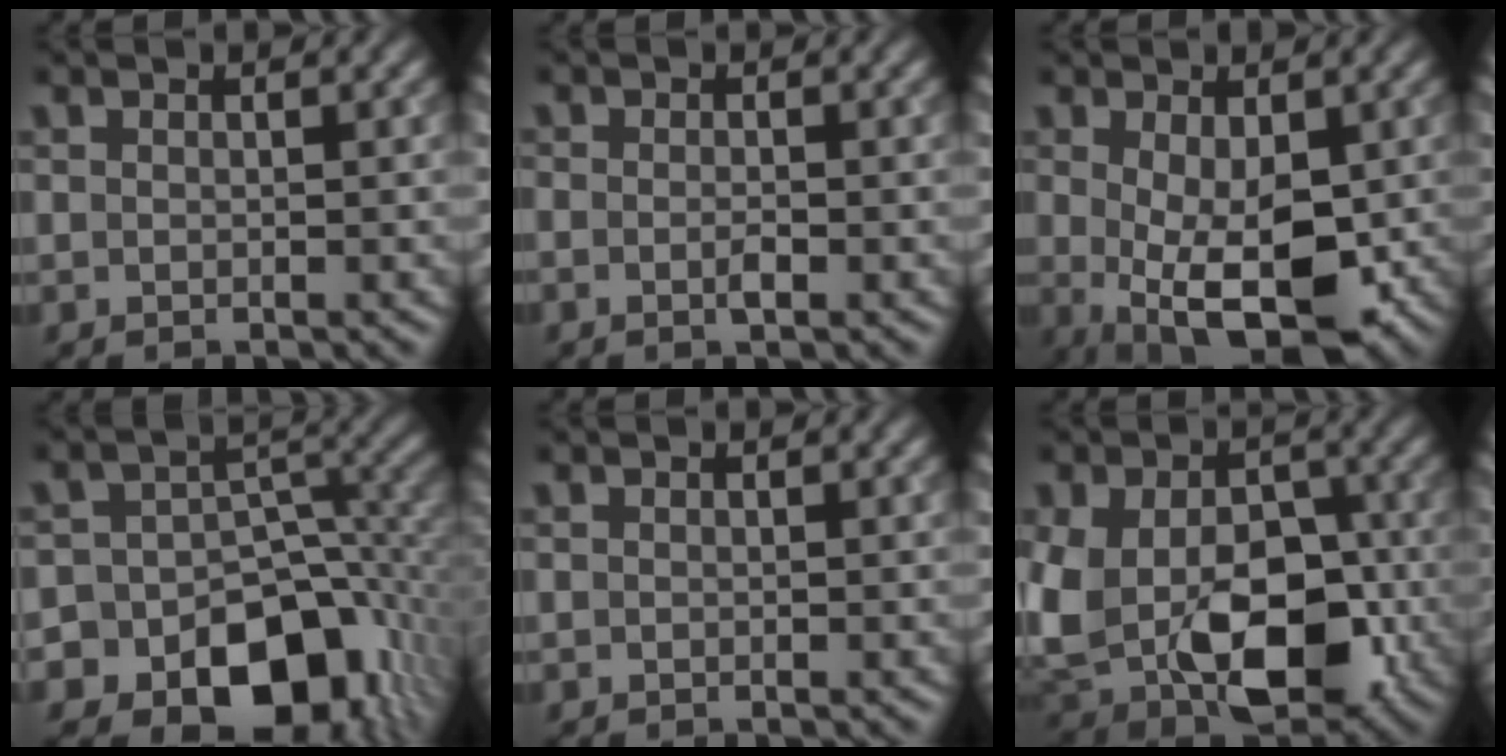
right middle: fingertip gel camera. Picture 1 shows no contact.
{"total": 1.1, "force": [-0.5, 0.3, 1.0], "torque": [-0.020, -0.004, -0.011]}
{"total": 8.0, "force": [-1.3, 3.9, 6.8], "torque": [-0.130, -0.021, -0.008]}
{"total": 14.6, "force": [-8.3, 10.0, 6.6], "torque": [-0.096, -0.002, -0.122]}
{"total": 0.0}
{"total": 13.7, "force": [-2.5, 9.1, 9.9], "torque": [-0.189, -0.038, -0.034]}